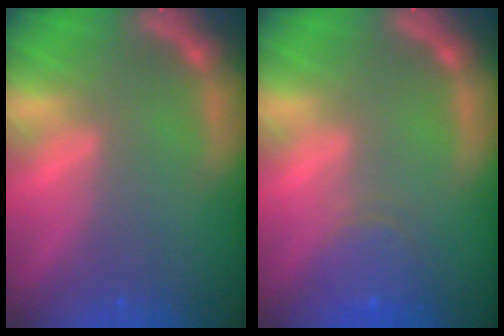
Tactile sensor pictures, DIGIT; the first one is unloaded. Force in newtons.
{"total": 3.5}